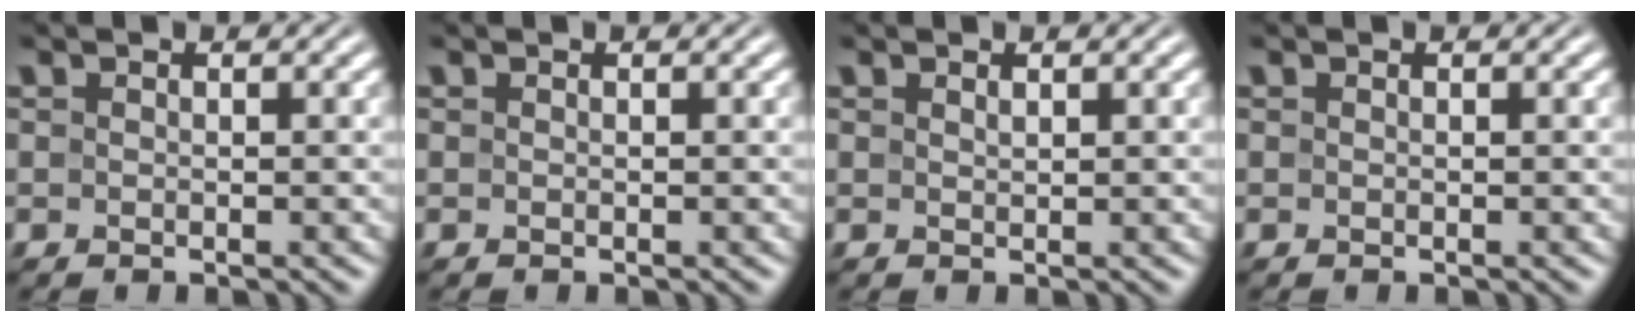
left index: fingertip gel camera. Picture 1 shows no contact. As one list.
[{"total": 0.0}, {"total": 0.5, "force": [0.4, 0.1, 0.3], "torque": [-0.005, -0.001, 0.009]}, {"total": 0.0}]